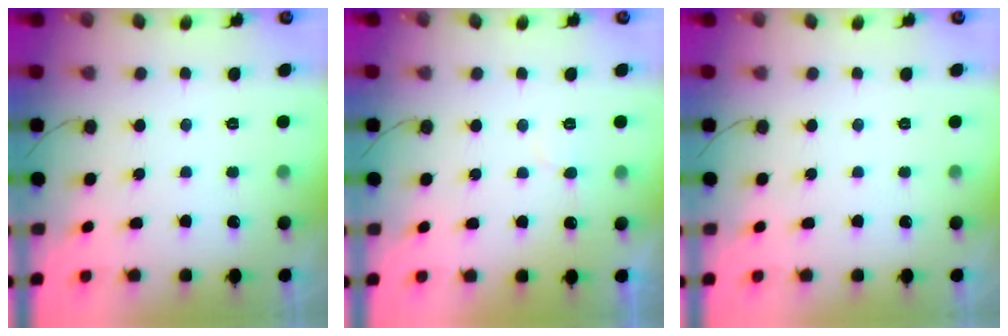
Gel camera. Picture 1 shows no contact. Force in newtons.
{"total": 5.1, "press": 5.1, "slide": 0.4}
{"total": 0.0}